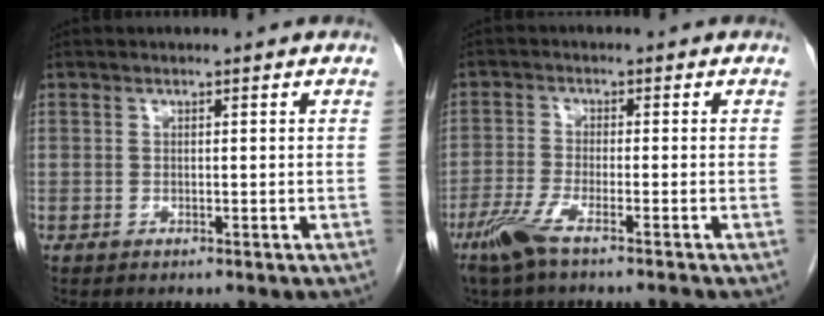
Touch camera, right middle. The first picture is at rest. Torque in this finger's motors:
{"motor_torque": [0.79, -1.09, 0.28, 0.09]}